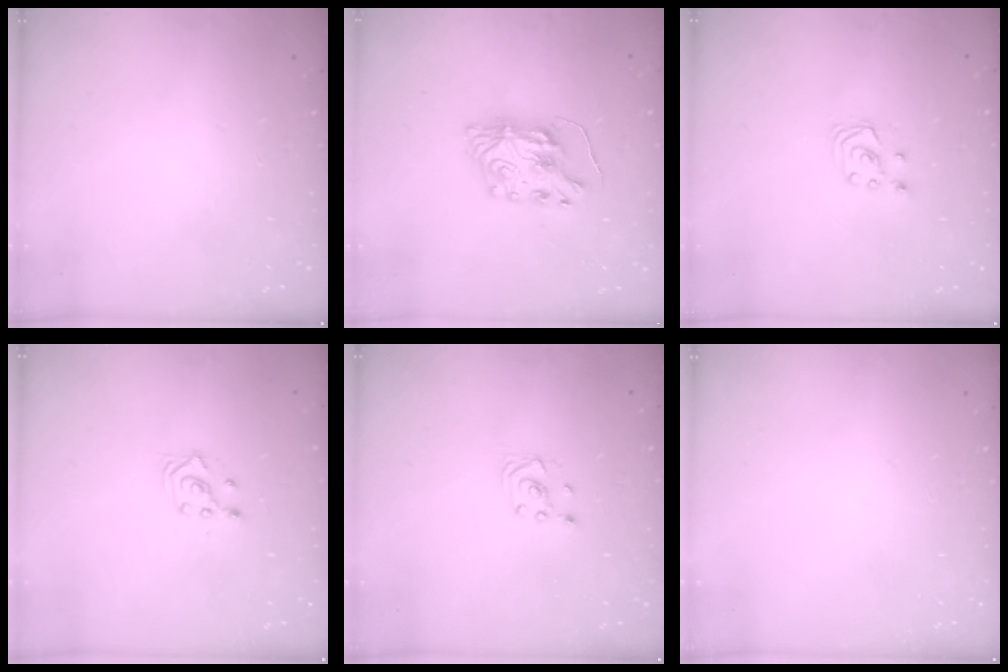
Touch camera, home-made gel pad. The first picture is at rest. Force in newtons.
{"total": 8.2, "press": 8.2, "slide": 0.5}
{"total": 2.7, "press": 2.7, "slide": 0.3}
{"total": 3.1, "press": 3.0, "slide": 0.9}
{"total": 3.1, "press": 2.8, "slide": 1.3}
{"total": 0.0}